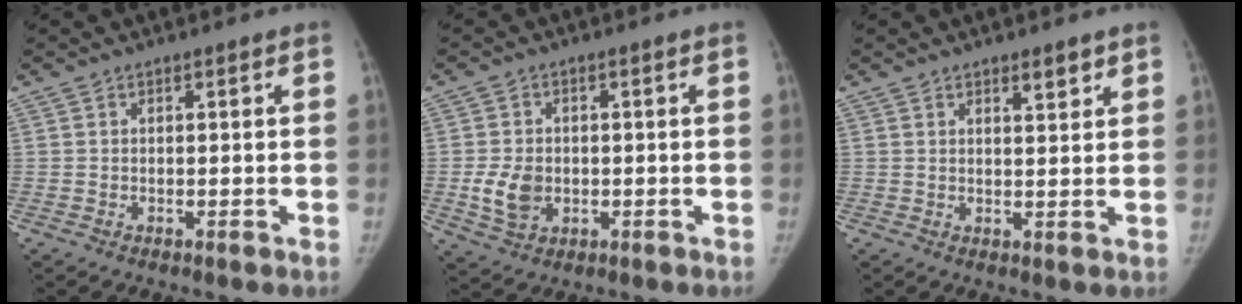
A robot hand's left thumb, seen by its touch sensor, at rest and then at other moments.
{"total": 6.4, "force": [-1.0, 4.9, 4.0], "torque": [-0.061, 0.002, -0.011]}
{"total": 2.7, "force": [1.9, 0.8, 1.7], "torque": [-0.015, -0.012, 0.027]}